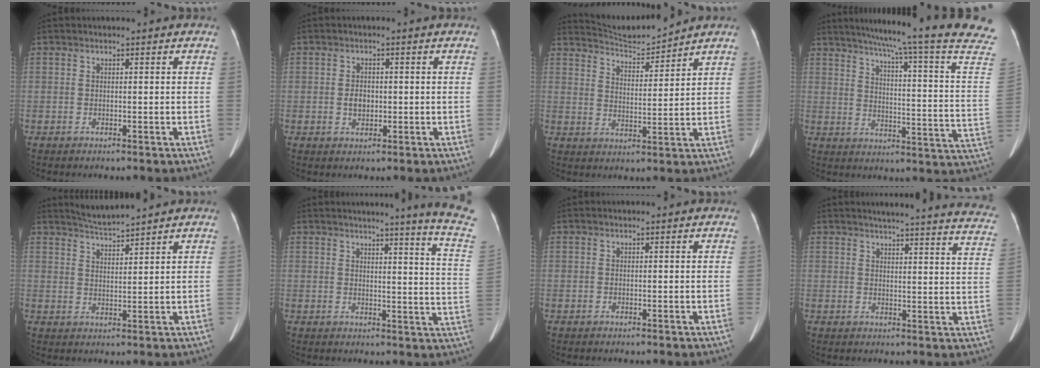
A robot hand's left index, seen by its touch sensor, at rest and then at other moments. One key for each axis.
{"total": 2.2, "fx": -0.3, "fy": 1.6, "fz": 1.5, "tx": -0.033, "ty": 0.003, "tz": -0.002}
{"total": 6.6, "fx": 6.6, "fy": -0.8, "fz": 0.0, "tx": -0.013, "ty": 0.000, "tz": 0.123}
{"total": 24.8, "fx": 20.7, "fy": -2.2, "fz": 13.4, "tx": -0.201, "ty": -0.075, "tz": 0.254}
{"total": 3.6, "fx": 3.5, "fy": -0.8, "fz": 0.3, "tx": -0.010, "ty": 0.002, "tz": 0.070}
{"total": 12.1, "fx": 10.3, "fy": -2.3, "fz": 5.9, "tx": -0.077, "ty": -0.080, "tz": 0.097}
{"total": 0.0}
{"total": 22.8, "fx": 21.0, "fy": 1.4, "fz": 8.7, "tx": -0.107, "ty": -0.075, "tz": 0.224}